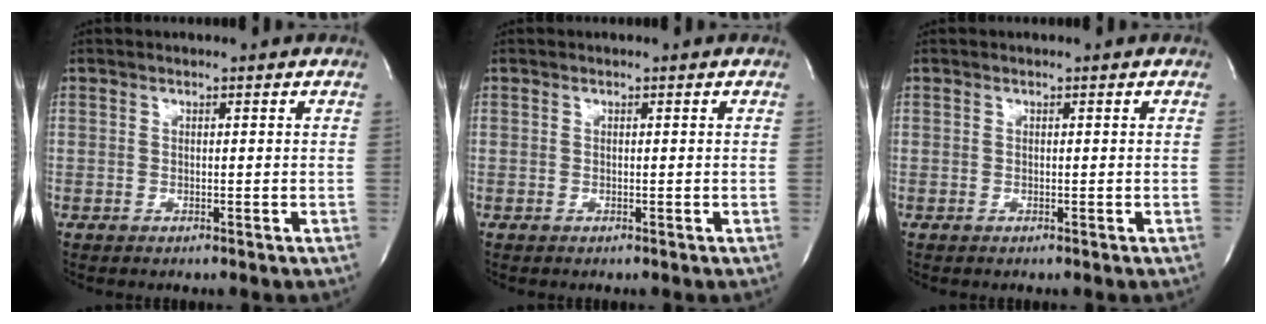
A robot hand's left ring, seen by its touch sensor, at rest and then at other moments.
{"total": 0.0}
{"total": 0.0}